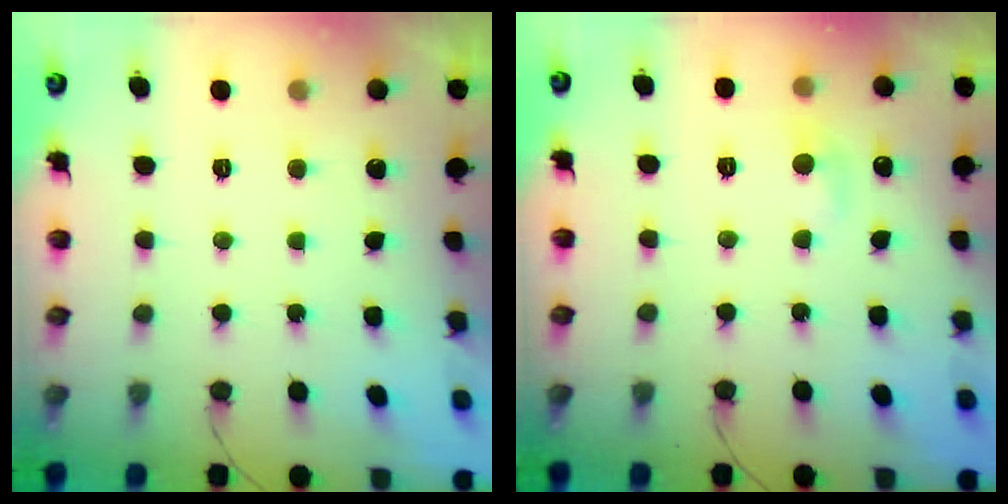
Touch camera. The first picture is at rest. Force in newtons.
{"total": 7.2, "press": 7.1, "slide": 0.8}